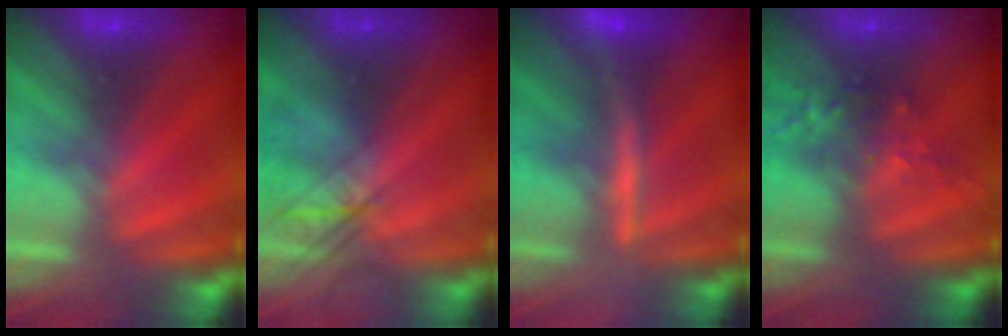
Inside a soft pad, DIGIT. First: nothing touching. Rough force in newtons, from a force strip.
{"total": 2.5}
{"total": 2.8}
{"total": 2.5}